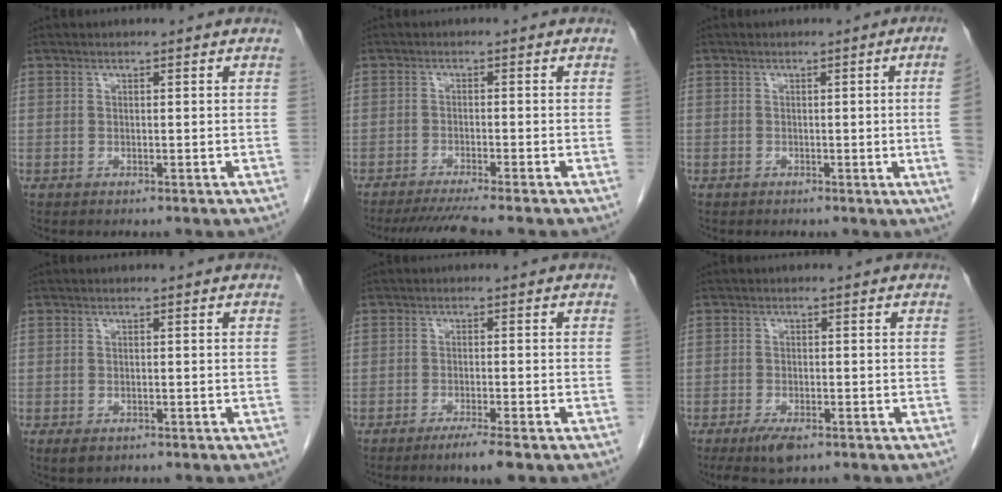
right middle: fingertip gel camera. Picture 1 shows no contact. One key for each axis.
{"total": 6.6, "fx": -5.7, "fy": -0.9, "fz": 3.2, "tx": -0.041, "ty": -0.020, "tz": -0.092}
{"total": 4.9, "fx": -0.4, "fy": -1.7, "fz": 4.6, "tx": -0.043, "ty": -0.007, "tz": -0.006}
{"total": 1.9, "fx": -1.1, "fy": 1.0, "fz": 1.1, "tx": -0.019, "ty": -0.001, "tz": -0.010}
{"total": 3.7, "fx": -2.5, "fy": -0.1, "fz": 2.7, "tx": -0.046, "ty": -0.010, "tz": -0.042}
{"total": 4.3, "fx": -2.7, "fy": 1.3, "fz": 3.0, "tx": -0.060, "ty": -0.007, "tz": -0.043}